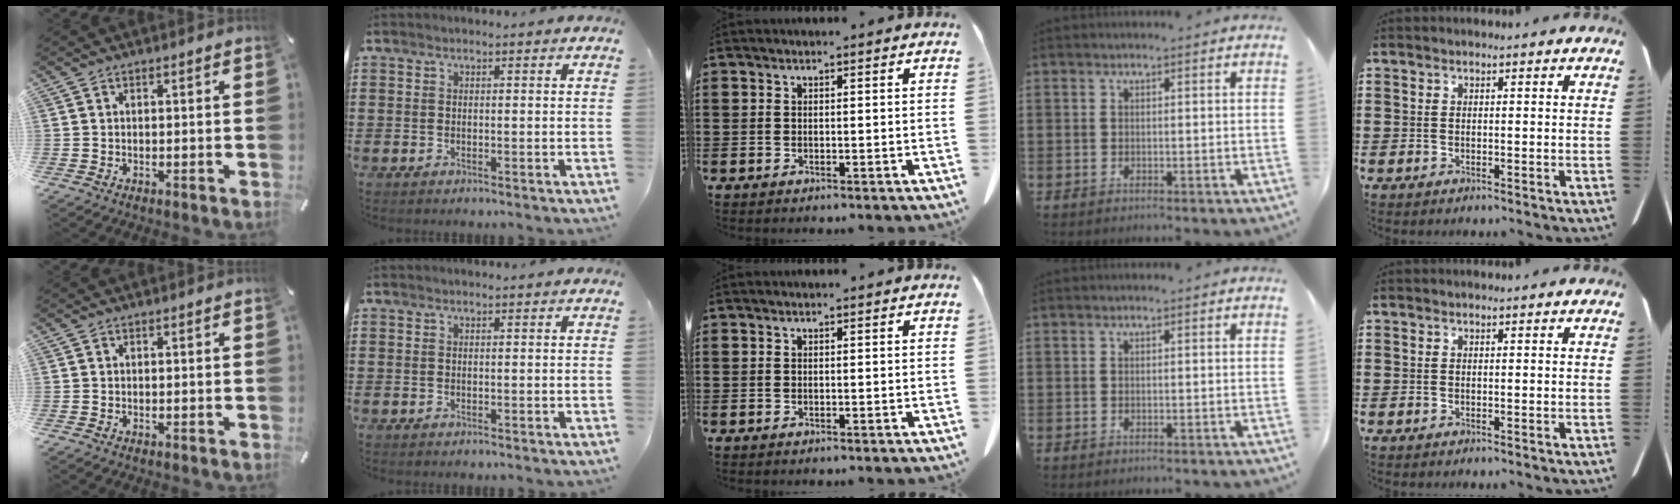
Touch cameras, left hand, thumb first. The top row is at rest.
{}